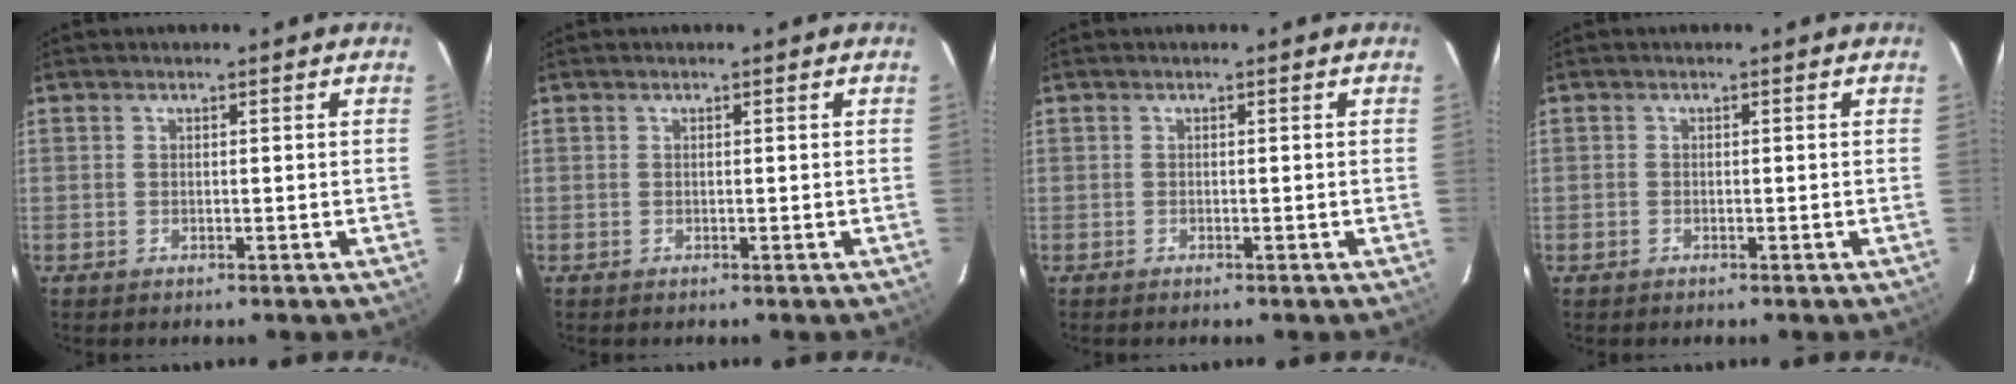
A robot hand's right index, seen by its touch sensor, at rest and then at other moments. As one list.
[{"total": 0.0}, {"total": 0.0}, {"total": 0.7, "force": [-0.5, 0.5, 0.0], "torque": [-0.003, 0.001, -0.009]}]